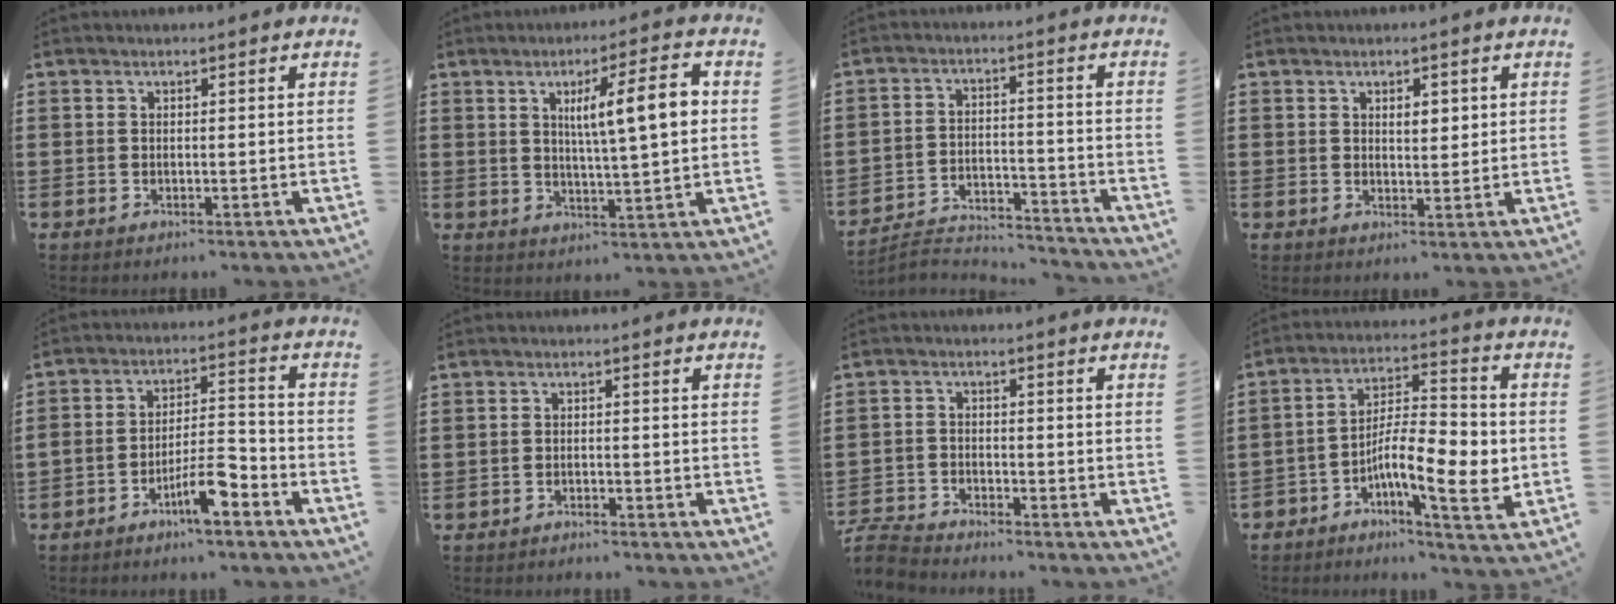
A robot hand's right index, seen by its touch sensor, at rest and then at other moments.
{"total": 9.5, "force": [2.2, 1.5, 9.2], "torque": [-0.159, -0.002, 0.029]}
{"total": 4.6, "force": [-4.4, 1.1, 0.9], "torque": [-0.024, 0.007, -0.091]}
{"total": 2.5, "force": [0.9, 1.2, 1.9], "torque": [-0.024, 0.001, 0.011]}
{"total": 7.6, "force": [-5.1, 1.9, 5.3], "torque": [-0.096, 0.010, -0.092]}
{"total": 1.3, "force": [-1.3, 0.1, 0.0], "torque": [-0.005, 0.003, -0.028]}
{"total": 4.1, "force": [-4.1, 0.6, 0.5], "torque": [-0.025, -0.002, -0.088]}
{"total": 10.6, "force": [-3.1, 2.9, 9.7], "torque": [-0.180, -0.002, -0.055]}